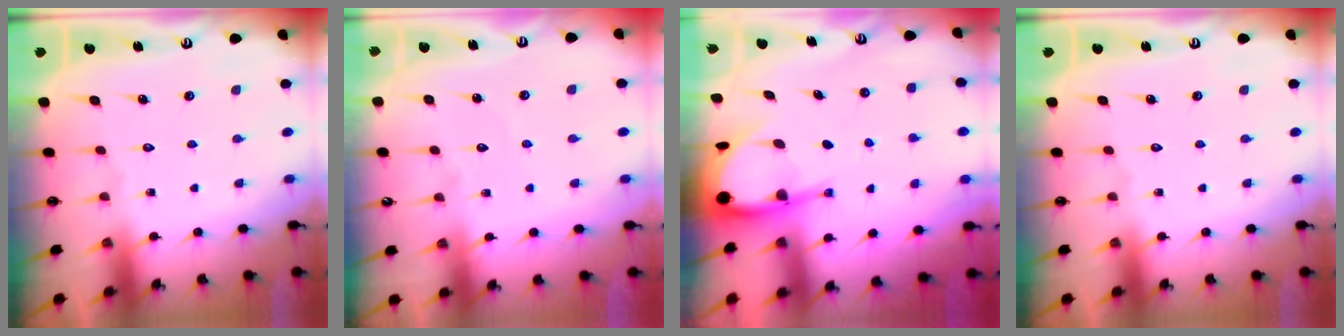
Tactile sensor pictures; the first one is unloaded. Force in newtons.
{"total": 2.9, "press": 2.9, "slide": 0.2}
{"total": 7.3, "press": 7.3, "slide": 0.9}
{"total": 0.0}